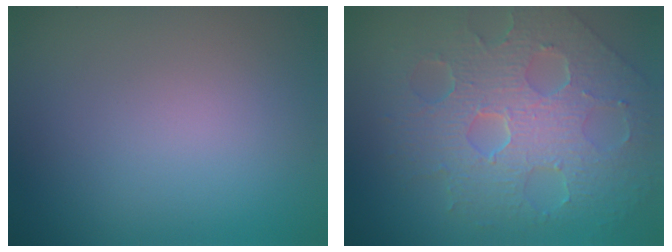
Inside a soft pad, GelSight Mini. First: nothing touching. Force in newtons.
{"total": 8.7, "press": 5.9, "slide": 6.4}